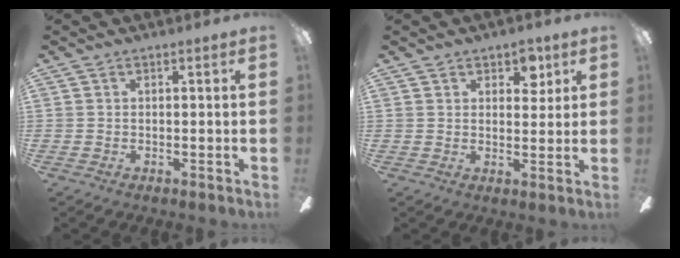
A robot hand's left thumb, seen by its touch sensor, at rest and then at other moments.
{"total": 4.9, "force": [3.0, 3.3, 2.0], "torque": [-0.016, -0.004, 0.049]}